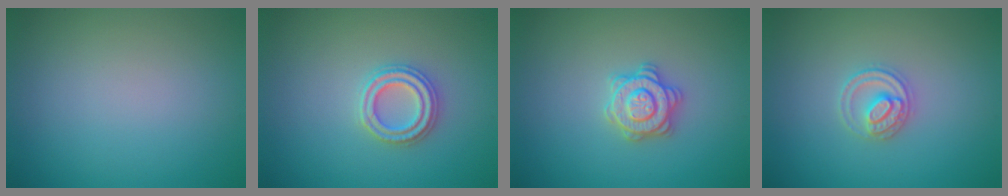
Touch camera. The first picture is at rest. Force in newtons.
{"total": 2.6, "press": 2.6, "slide": 0.4}
{"total": 2.9, "press": 2.8, "slide": 0.6}
{"total": 2.5, "press": 2.4, "slide": 0.3}